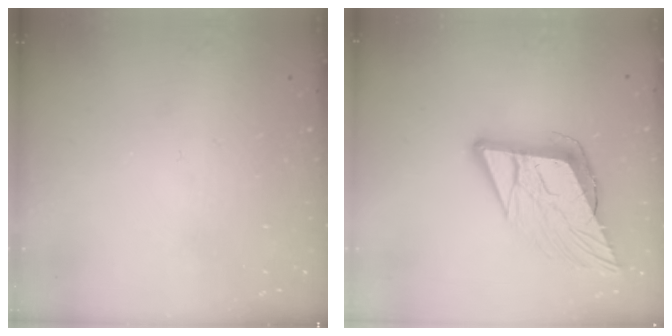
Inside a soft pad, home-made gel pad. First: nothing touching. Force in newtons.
{"total": 13.5, "press": 12.9, "slide": 3.8}